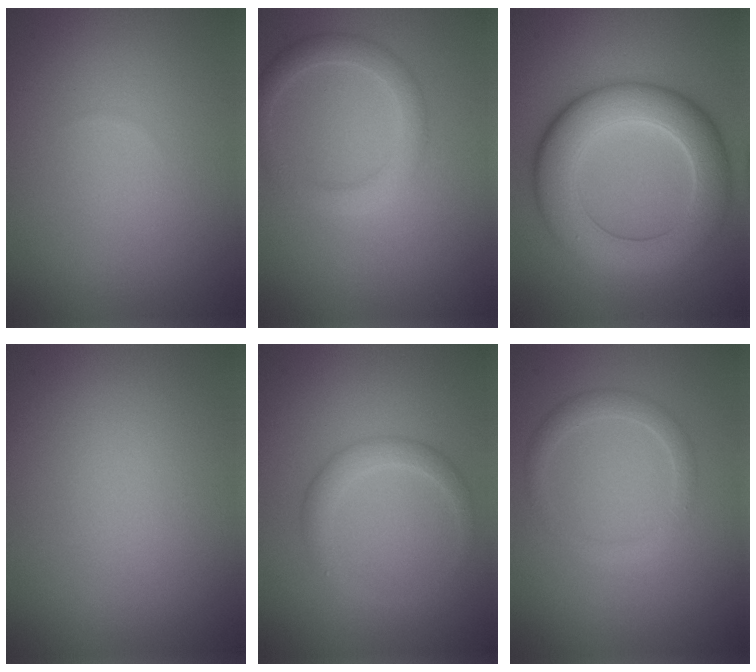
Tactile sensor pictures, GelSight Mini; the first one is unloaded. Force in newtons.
{"total": 2.7, "press": 2.7, "slide": 0.2}
{"total": 8.1, "press": 8.1, "slide": 0.4}
{"total": 0.0}
{"total": 2.1, "press": 2.1, "slide": 0.2}
{"total": 1.7, "press": 1.7, "slide": 0.0}